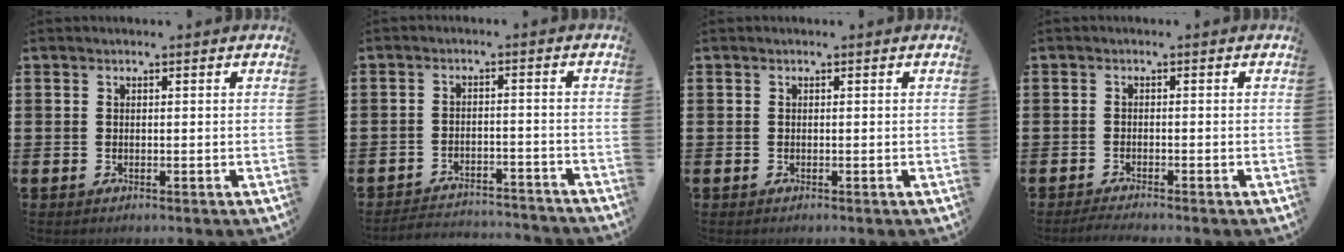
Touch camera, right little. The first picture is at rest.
{"total": 3.0, "force": [-2.9, 0.1, 0.0], "torque": [-0.007, 0.004, -0.064]}
{"total": 0.0}
{"total": 1.1, "force": [-1.0, -0.1, 0.5], "torque": [-0.009, -0.001, -0.020]}